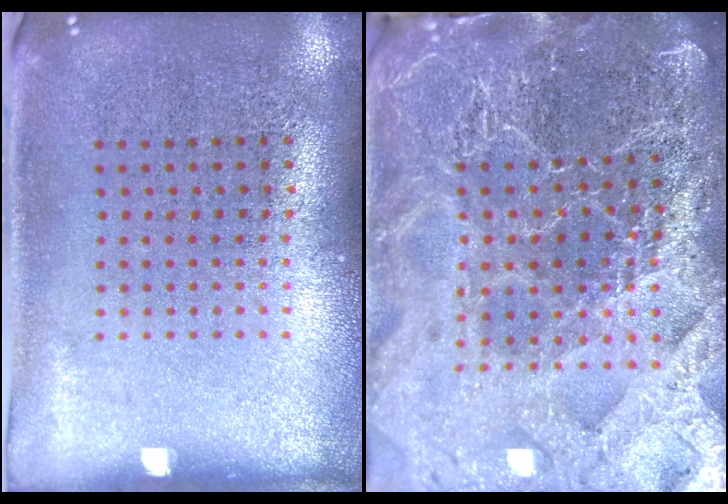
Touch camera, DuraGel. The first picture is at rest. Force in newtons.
{"total": 5.0, "press": 4.6, "slide": 2.0}